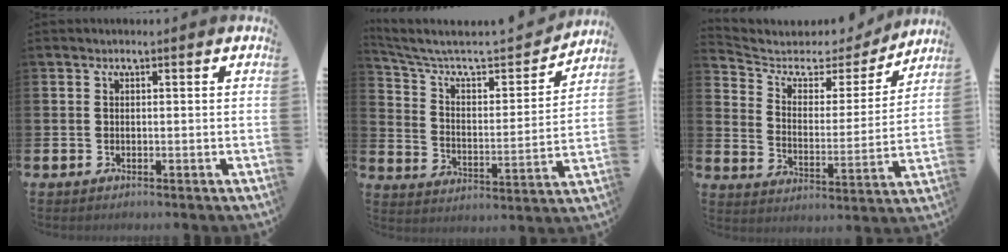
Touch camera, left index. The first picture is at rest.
{"total": 6.8, "force": [5.5, 2.2, 3.2], "torque": [-0.096, -0.040, 0.088]}
{"total": 5.6, "force": [4.7, 2.8, 1.5], "torque": [-0.065, -0.035, 0.074]}